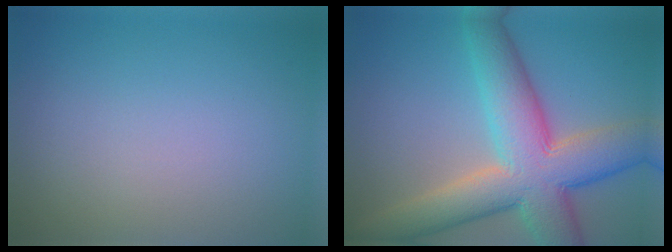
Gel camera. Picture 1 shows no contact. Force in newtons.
{"total": 11.3, "press": 11.3, "slide": 0.8}